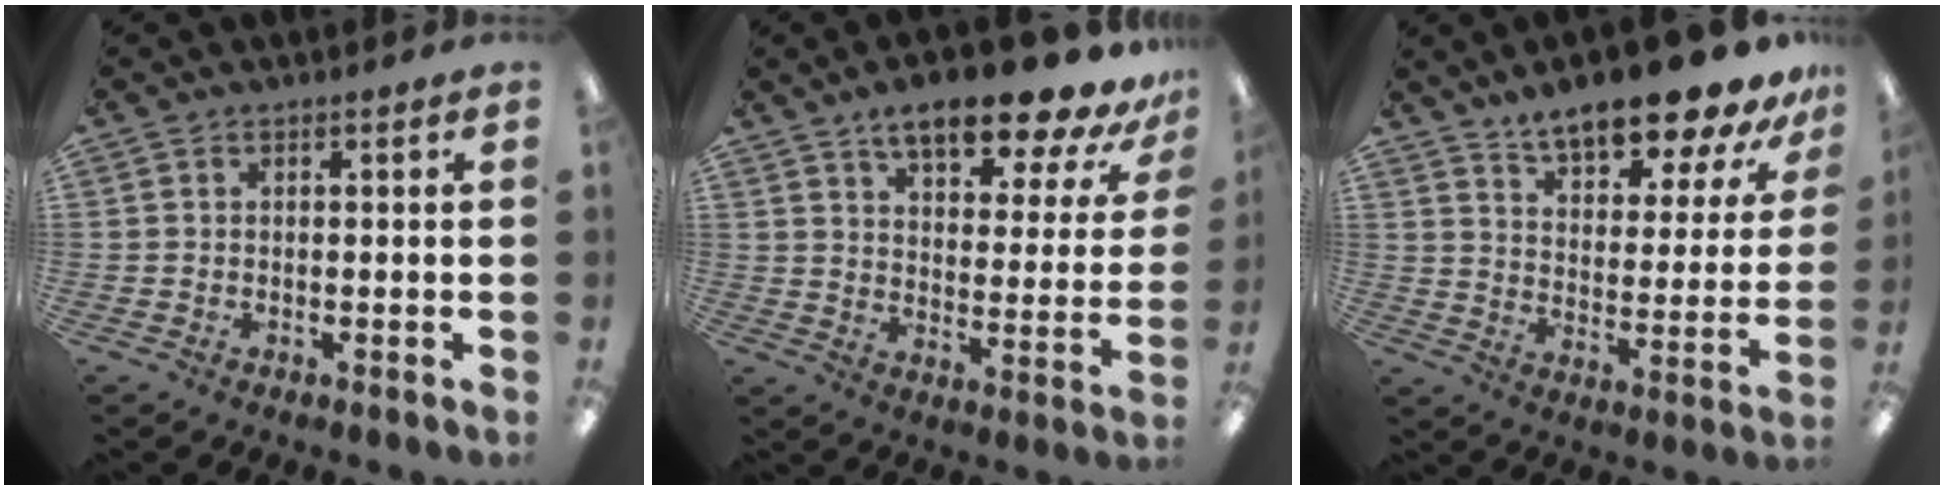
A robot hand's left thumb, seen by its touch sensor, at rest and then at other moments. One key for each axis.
{"total": 15.6, "fx": 12.3, "fy": 4.3, "fz": 8.5, "tx": -0.129, "ty": -0.078, "tz": 0.207}
{"total": 15.4, "fx": 13.5, "fy": 3.5, "fz": 6.6, "tx": -0.103, "ty": -0.099, "tz": 0.231}